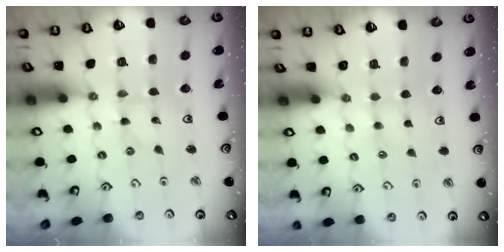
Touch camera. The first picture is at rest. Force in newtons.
{"total": 2.0, "press": 2.0, "slide": 0.4}